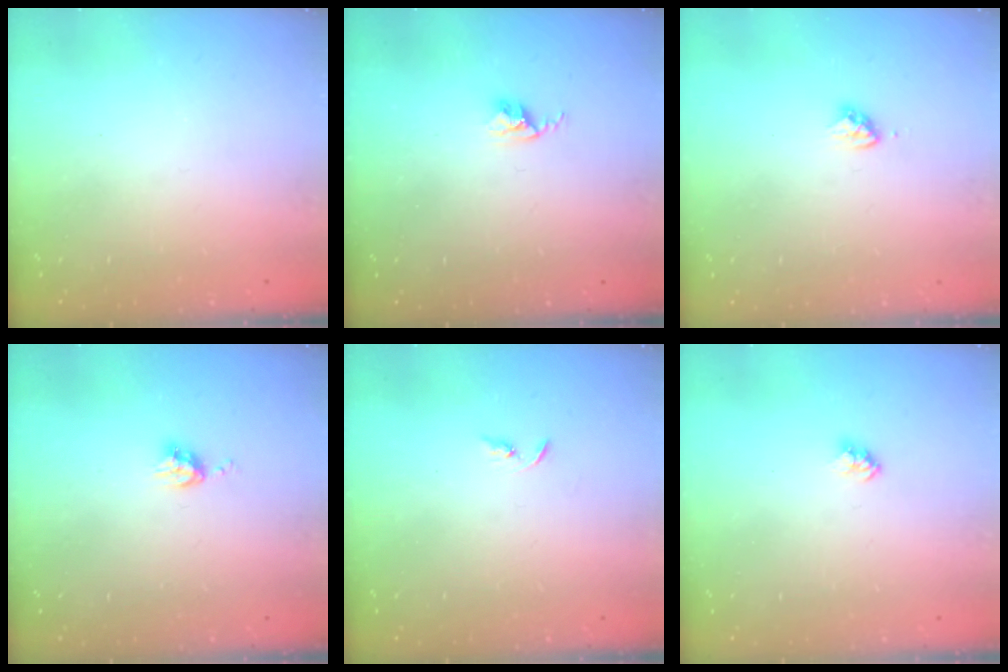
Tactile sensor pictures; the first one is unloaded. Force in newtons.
{"total": 2.6, "press": 2.6, "slide": 0.4}
{"total": 3.3, "press": 3.3, "slide": 0.2}
{"total": 4.2, "press": 4.1, "slide": 0.6}
{"total": 2.2, "press": 2.2, "slide": 0.2}
{"total": 2.4, "press": 2.4, "slide": 0.2}